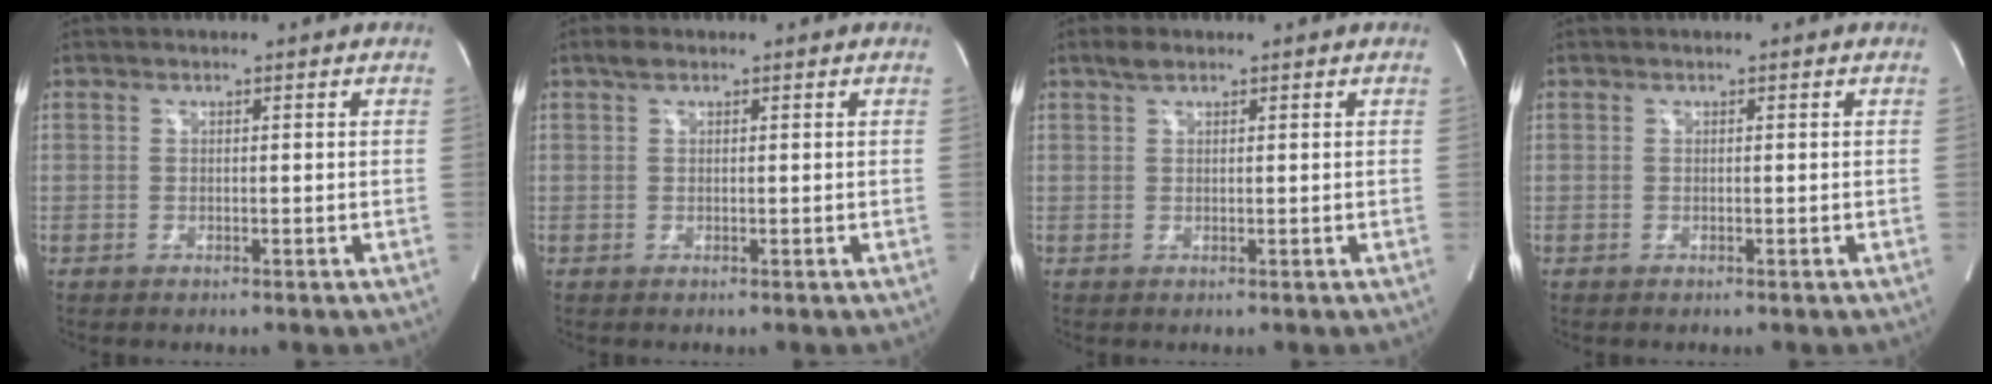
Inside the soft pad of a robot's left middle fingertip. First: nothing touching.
{"total": 1.2, "force": [0.8, 0.5, 0.7], "torque": [-0.017, 0.013, 0.015]}
{"total": 1.6, "force": [1.2, 0.6, 0.9], "torque": [-0.022, 0.009, 0.025]}
{"total": 0.0}